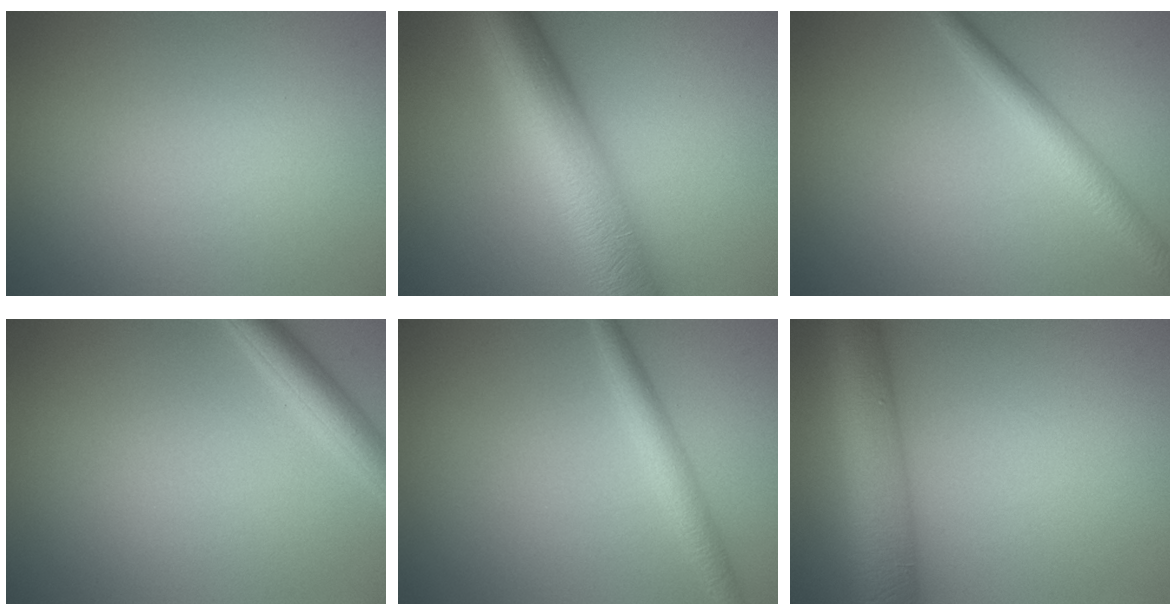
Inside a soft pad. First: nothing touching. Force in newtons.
{"total": 9.6, "press": 9.6, "slide": 0.3}
{"total": 2.7, "press": 2.7, "slide": 0.1}
{"total": 2.8, "press": 2.8, "slide": 0.1}
{"total": 2.4, "press": 2.4, "slide": 0.1}
{"total": 7.4, "press": 7.4, "slide": 0.3}